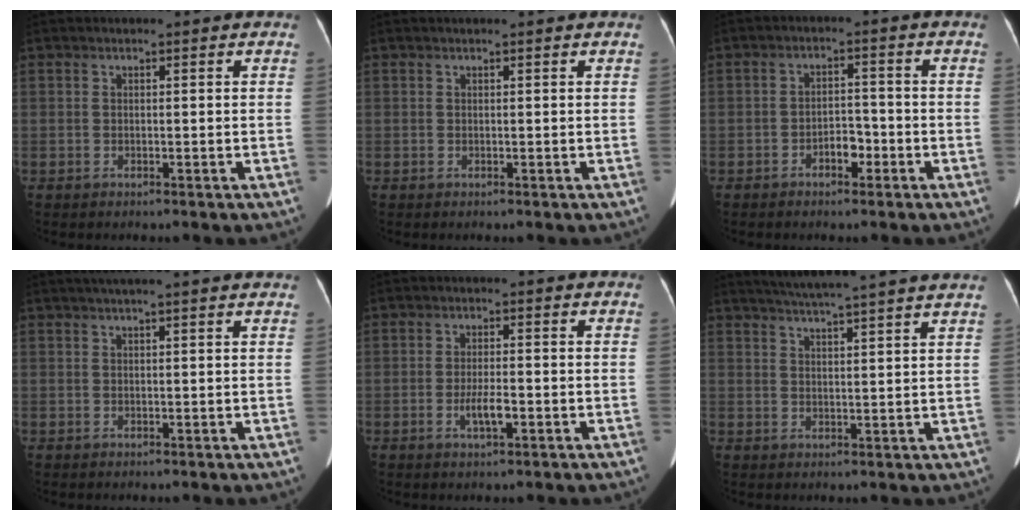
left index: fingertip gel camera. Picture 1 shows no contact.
{"total": 0.8, "force": [0.7, -0.1, 0.4], "torque": [-0.004, 0.014, 0.013]}
{"total": 3.2, "force": [-1.9, 1.7, 2.1], "torque": [-0.034, 0.007, -0.032]}
{"total": 7.5, "force": [6.2, -0.3, 4.1], "torque": [-0.062, 0.032, 0.075]}
{"total": 3.3, "force": [-1.2, 0.7, 3.0], "torque": [-0.062, -0.003, -0.020]}
{"total": 14.1, "force": [12.3, -1.2, 6.7], "torque": [-0.113, 0.005, 0.156]}